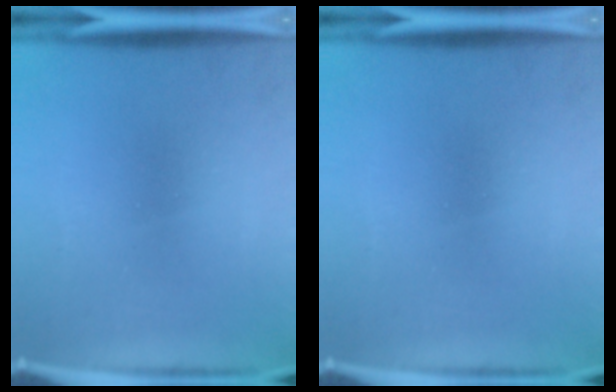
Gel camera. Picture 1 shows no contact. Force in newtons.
{"total": 0.0}